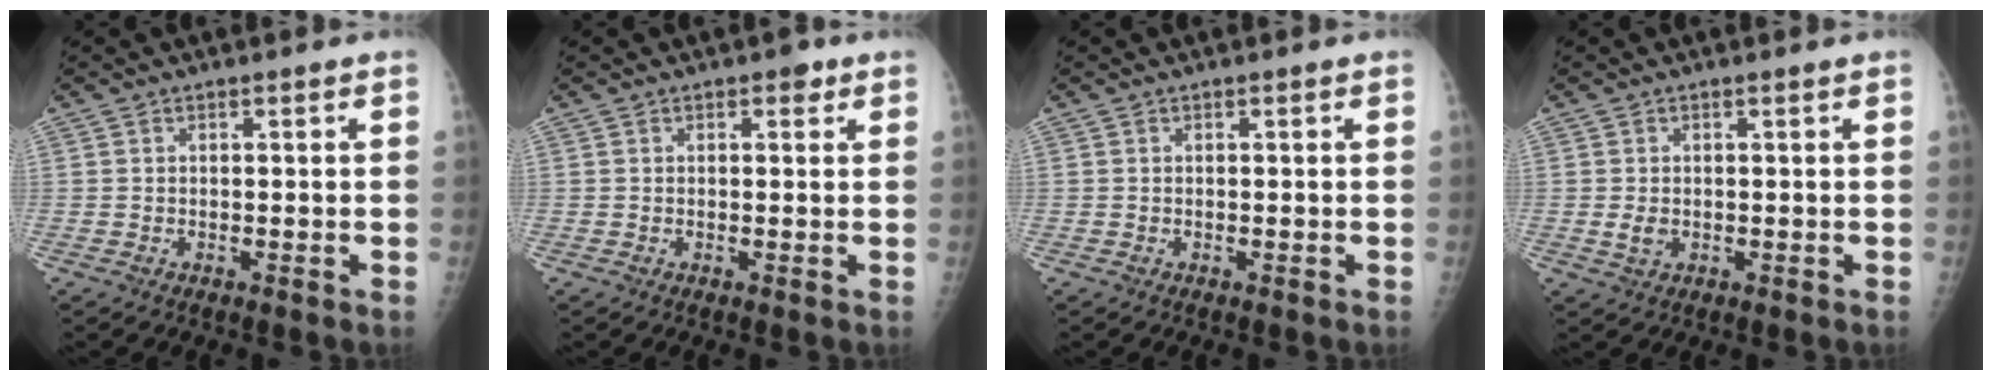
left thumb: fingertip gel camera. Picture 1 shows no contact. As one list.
[{"total": 1.7, "force": [0.9, 1.0, 1.0], "torque": [-0.002, -0.001, 0.008]}, {"total": 0.0}, {"total": 2.0, "force": [0.0, 1.3, 1.5], "torque": [-0.025, -0.003, 0.005]}]